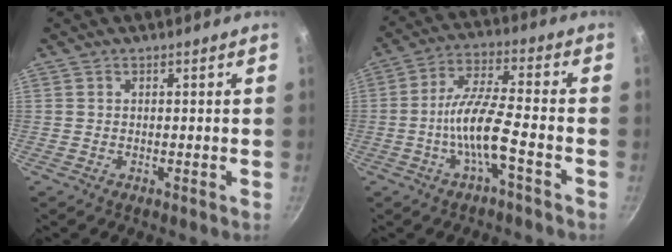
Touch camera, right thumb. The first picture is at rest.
{"total": 9.6, "force": [-3.7, 1.7, 8.7], "torque": [-0.171, 0.034, -0.074]}